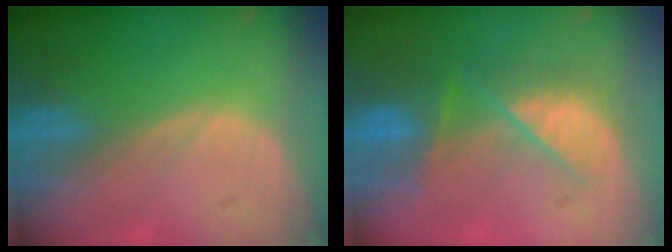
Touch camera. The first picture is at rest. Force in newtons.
{"total": 7.9, "press": 7.2, "slide": 3.1}